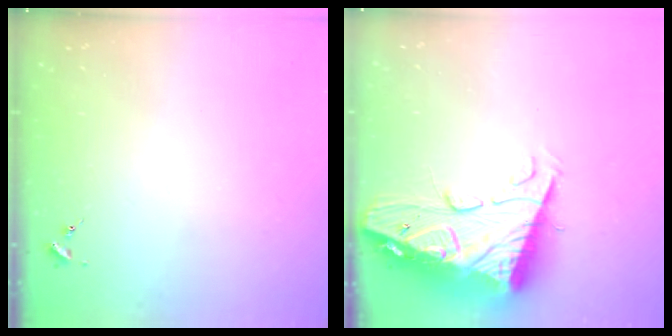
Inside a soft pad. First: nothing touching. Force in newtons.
{"total": 17.9, "press": 17.8, "slide": 1.7}